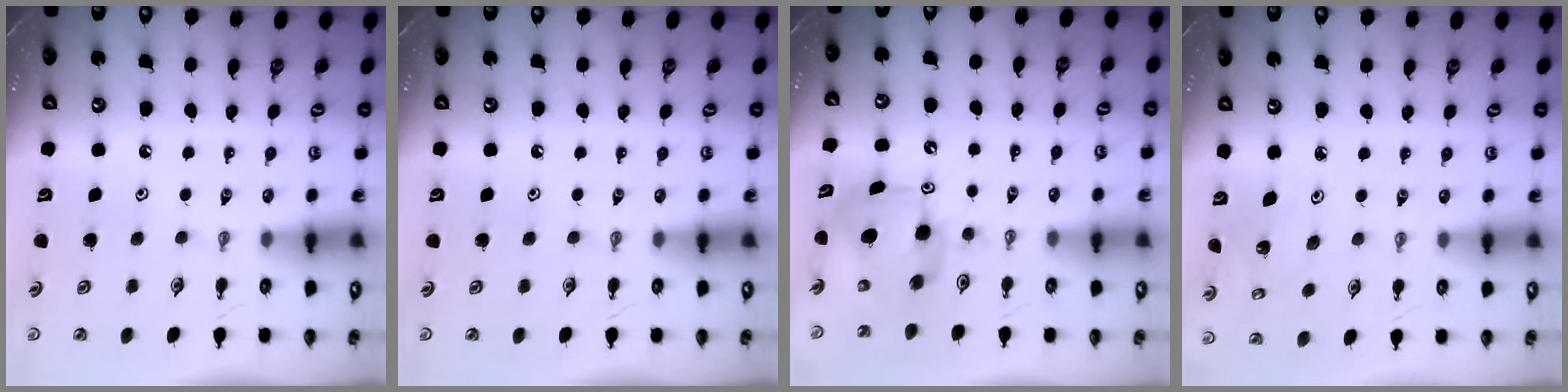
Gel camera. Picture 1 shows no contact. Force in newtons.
{"total": 0.0}
{"total": 8.1, "press": 8.0, "slide": 0.6}
{"total": 2.0, "press": 2.0, "slide": 0.1}